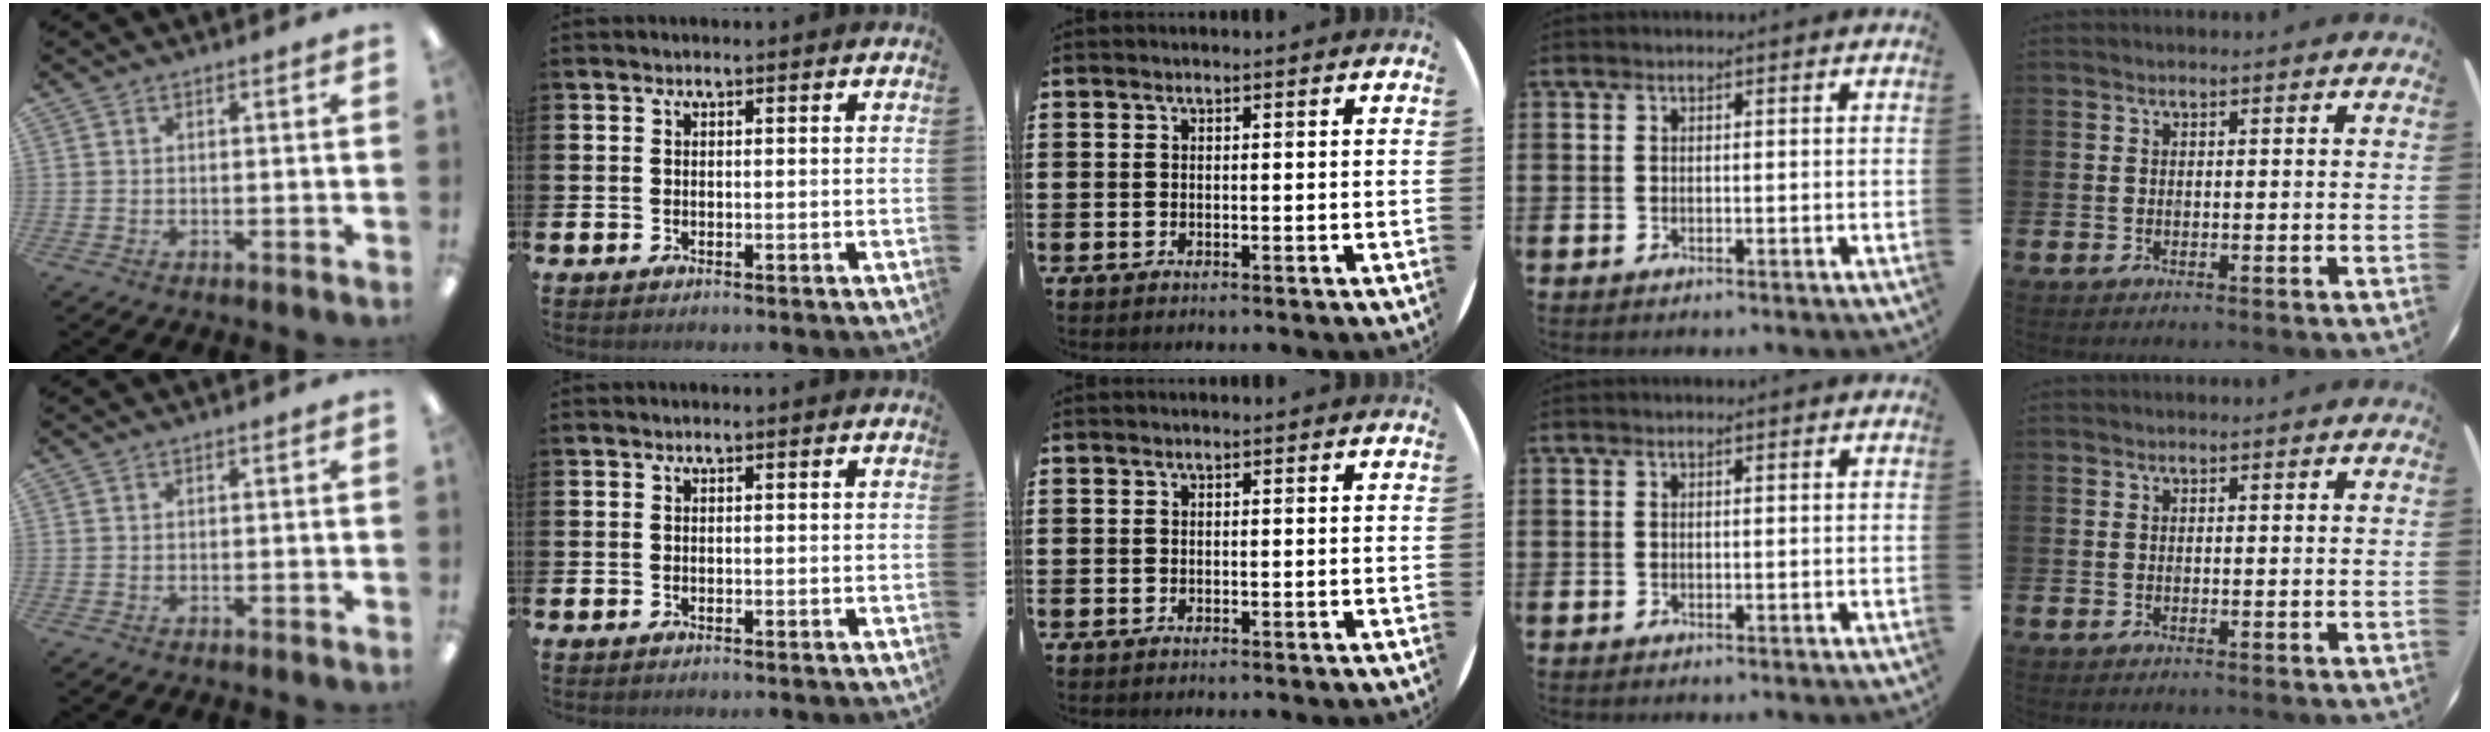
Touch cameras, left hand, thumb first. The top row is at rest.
{}